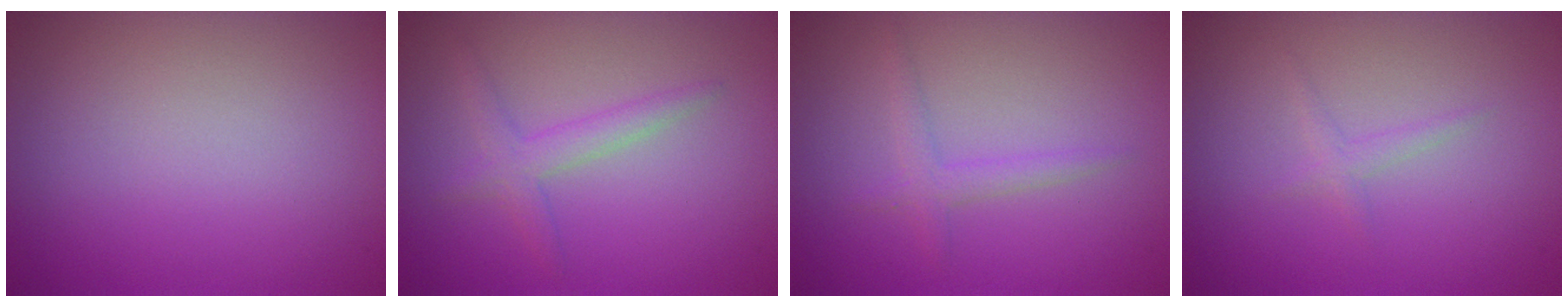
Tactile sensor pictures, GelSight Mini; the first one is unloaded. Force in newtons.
{"total": 2.1, "press": 2.1, "slide": 0.1}
{"total": 1.5, "press": 1.5, "slide": 0.1}
{"total": 0.9, "press": 0.9, "slide": 0.0}